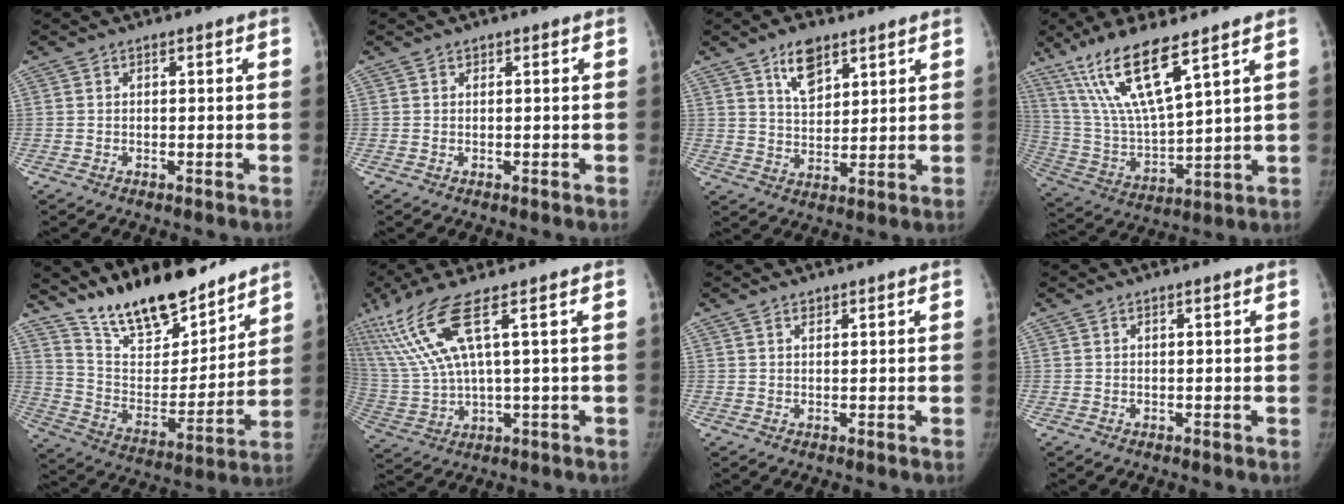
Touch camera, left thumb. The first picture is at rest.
{"total": 0.0}
{"total": 7.8, "force": [4.9, 3.9, 4.6], "torque": [-0.056, -0.031, 0.086]}
{"total": 16.5, "force": [10.4, 3.1, 12.5], "torque": [-0.250, -0.049, 0.214]}
{"total": 19.5, "force": [16.1, 6.7, 8.7], "torque": [-0.103, -0.102, 0.282]}
{"total": 12.5, "force": [6.0, 1.4, 10.9], "torque": [-0.278, -0.017, 0.134]}
{"total": 0.9, "force": [0.7, 0.3, 0.3], "torque": [-0.003, -0.003, 0.012]}
{"total": 0.0}